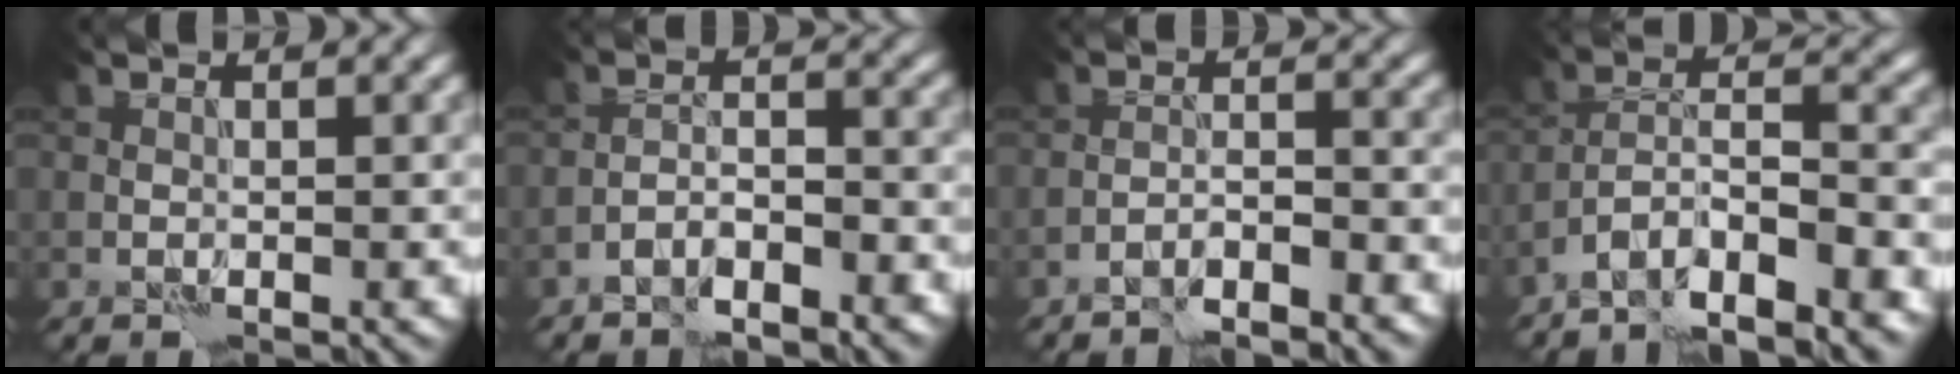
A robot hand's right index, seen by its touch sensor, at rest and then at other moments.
{"total": 3.2, "force": [-2.7, 0.8, 1.6], "torque": [-0.023, 0.008, -0.050]}
{"total": 2.8, "force": [-2.5, 0.1, 1.2], "torque": [-0.017, 0.007, -0.045]}
{"total": 8.4, "force": [-6.5, 1.9, 4.9], "torque": [-0.073, 0.005, -0.116]}